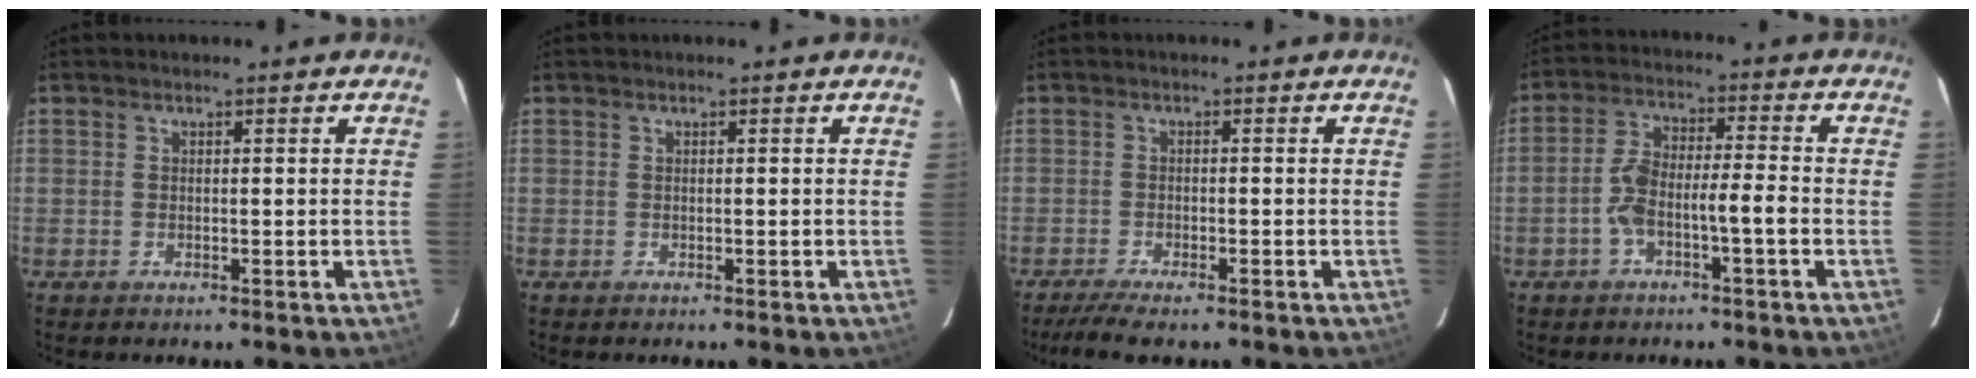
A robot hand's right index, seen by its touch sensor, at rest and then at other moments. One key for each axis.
{"total": 0.0}
{"total": 5.6, "fx": -4.5, "fy": 0.8, "fz": 3.3, "tx": -0.055, "ty": -0.012, "tz": -0.072}
{"total": 6.8, "fx": -2.4, "fy": 1.2, "fz": 6.3, "tx": -0.128, "ty": 0.028, "tz": -0.044}